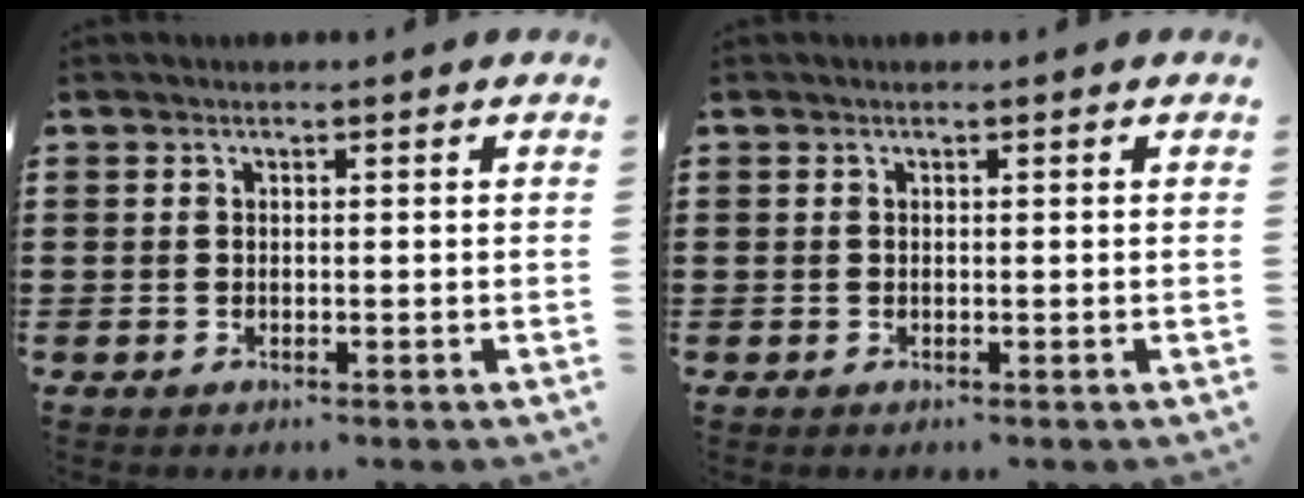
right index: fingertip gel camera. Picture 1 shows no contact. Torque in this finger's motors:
{"motor_torque": [-0.12, 0.08, 0.00, -0.01]}